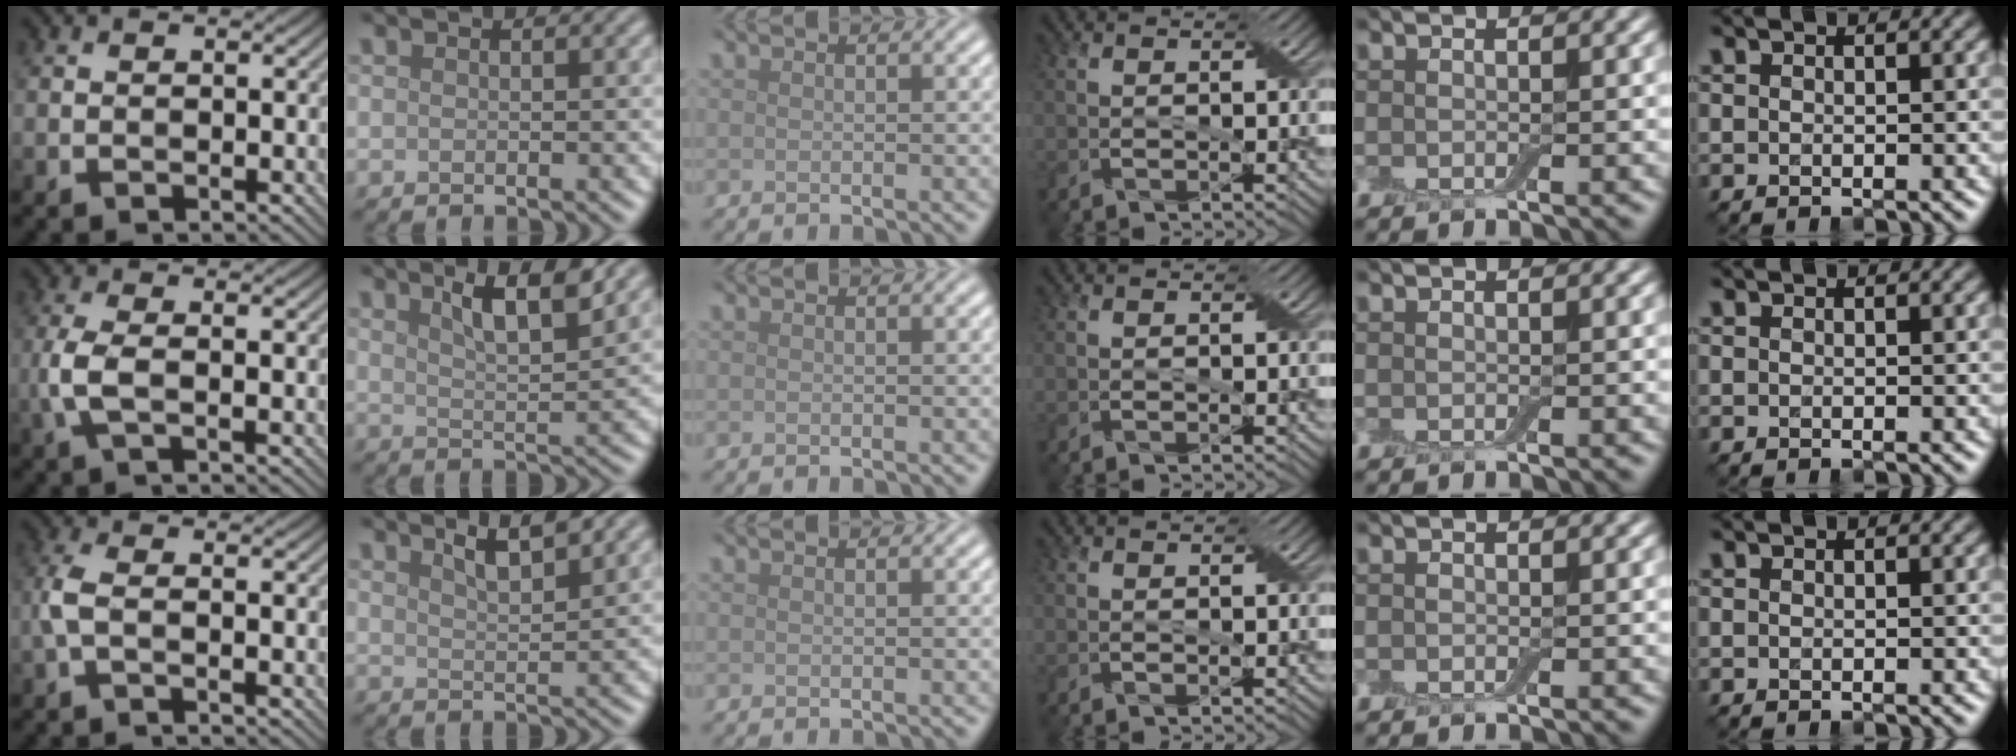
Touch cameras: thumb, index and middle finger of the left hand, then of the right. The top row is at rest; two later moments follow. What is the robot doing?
{"motion": "insert", "object": "box of matches"}